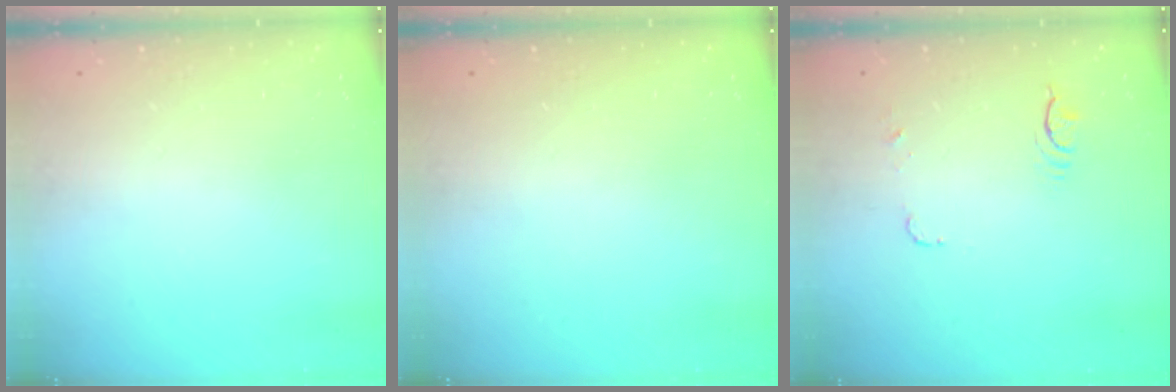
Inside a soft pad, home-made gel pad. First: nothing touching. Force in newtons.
{"total": 0.0}
{"total": 14.3, "press": 5.9, "slide": 13.1}